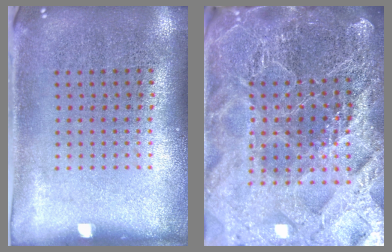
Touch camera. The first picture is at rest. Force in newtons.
{"total": 6.2, "press": 5.3, "slide": 3.1}